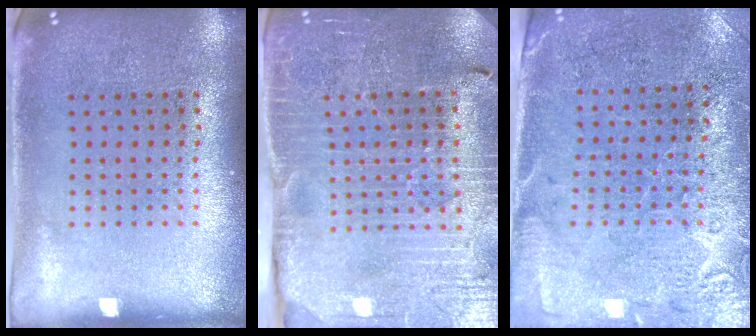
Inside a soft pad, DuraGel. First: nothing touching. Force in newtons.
{"total": 3.6, "press": 3.6, "slide": 0.4}
{"total": 2.9, "press": 2.6, "slide": 1.2}